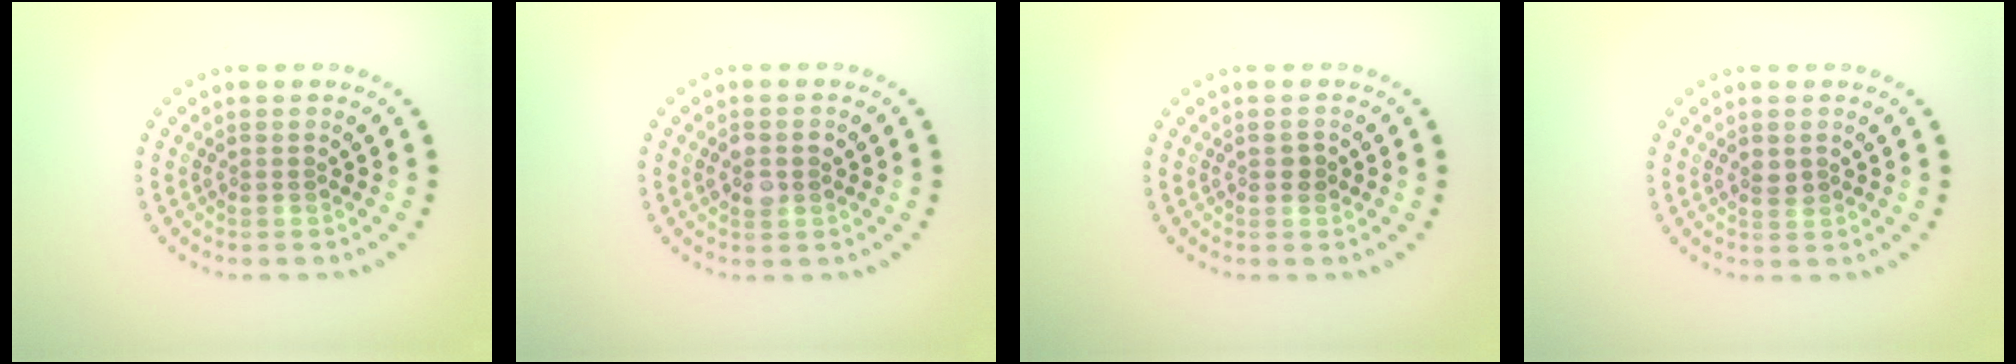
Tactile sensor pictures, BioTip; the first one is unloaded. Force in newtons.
{"total": 2.4, "press": 2.4, "slide": 0.1}
{"total": 1.0, "press": 1.0, "slide": 0.1}
{"total": 1.1, "press": 1.1, "slide": 0.2}